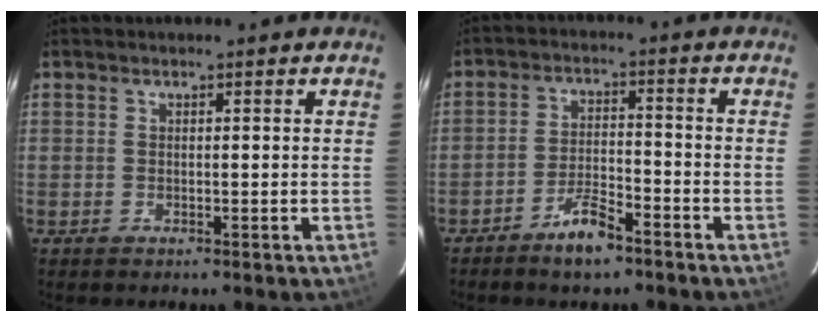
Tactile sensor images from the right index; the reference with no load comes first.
{"total": 6.3, "force": [-4.8, 1.7, 3.8], "torque": [-0.087, 0.005, -0.083]}